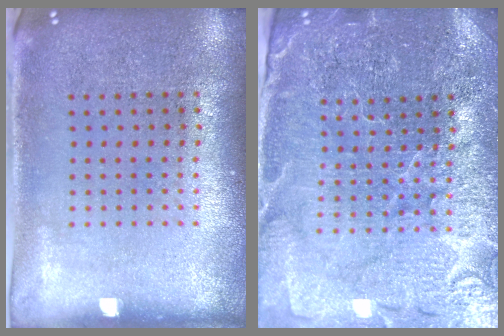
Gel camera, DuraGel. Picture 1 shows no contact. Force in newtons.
{"total": 4.2, "press": 3.9, "slide": 1.3}